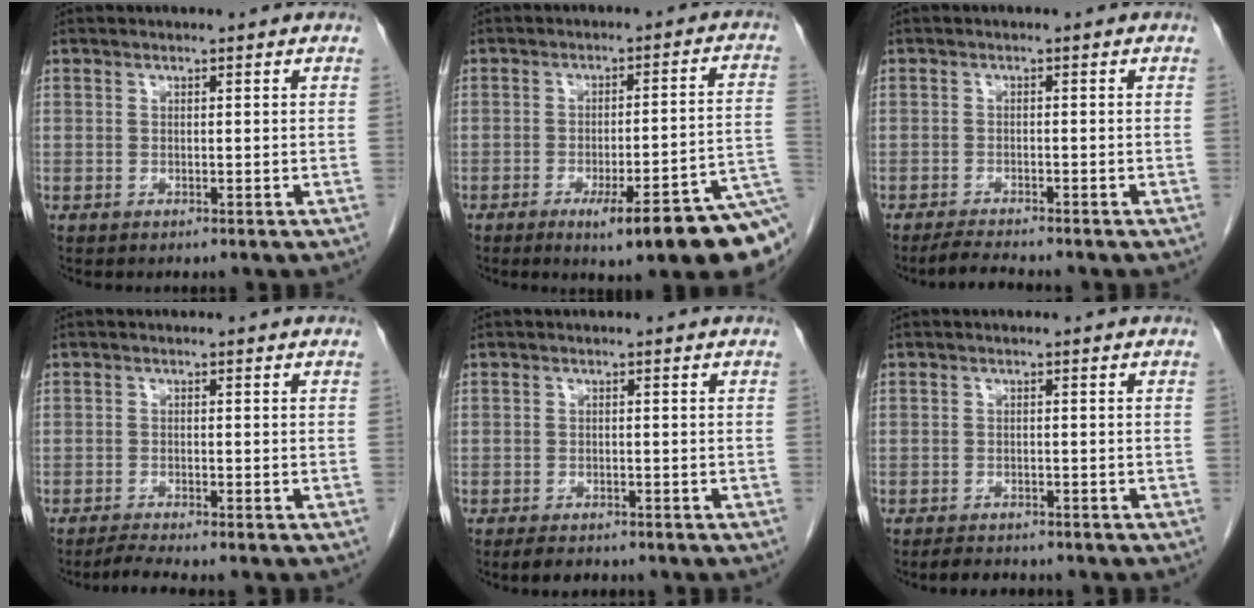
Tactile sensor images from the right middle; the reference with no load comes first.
{"total": 13.3, "force": [-7.6, 0.8, 10.9], "torque": [-0.075, 0.003, -0.100]}
{"total": 2.9, "force": [-2.7, -0.2, 1.0], "torque": [-0.027, -0.014, -0.050]}
{"total": 2.3, "force": [-2.1, -0.7, 0.8], "torque": [-0.025, -0.011, -0.042]}
{"total": 2.7, "force": [-2.2, 1.0, 1.2], "torque": [-0.023, -0.004, -0.031]}
{"total": 2.7, "force": [-2.4, 1.0, 0.7], "torque": [-0.018, -0.005, -0.036]}